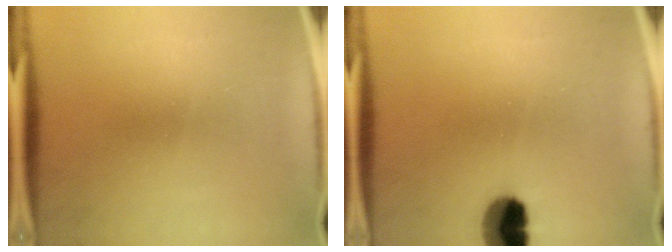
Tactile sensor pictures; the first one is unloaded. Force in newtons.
{"total": 6.5}